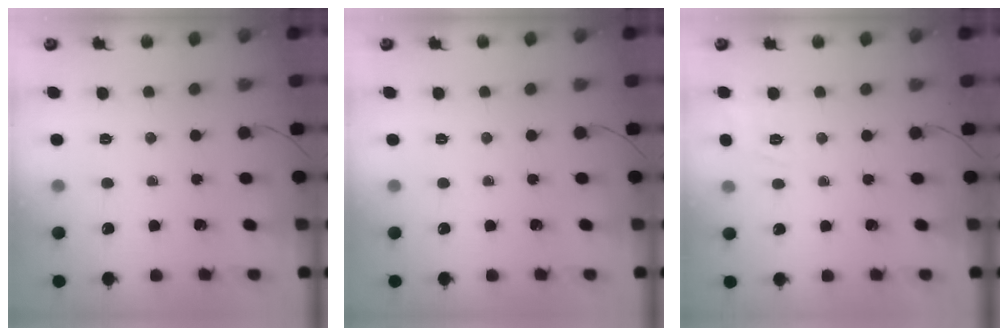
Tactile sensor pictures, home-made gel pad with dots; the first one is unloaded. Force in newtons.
{"total": 0.0}
{"total": 2.7, "press": 2.0, "slide": 1.8}